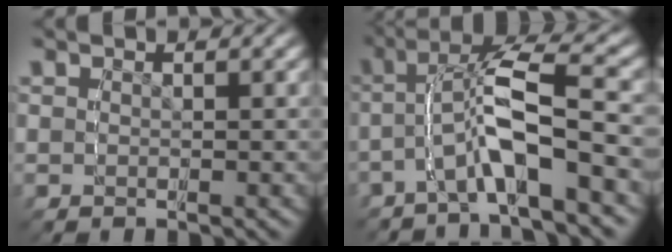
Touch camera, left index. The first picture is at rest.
{"total": 4.9, "force": [-0.8, 0.9, 4.8], "torque": [-0.093, 0.013, -0.015]}